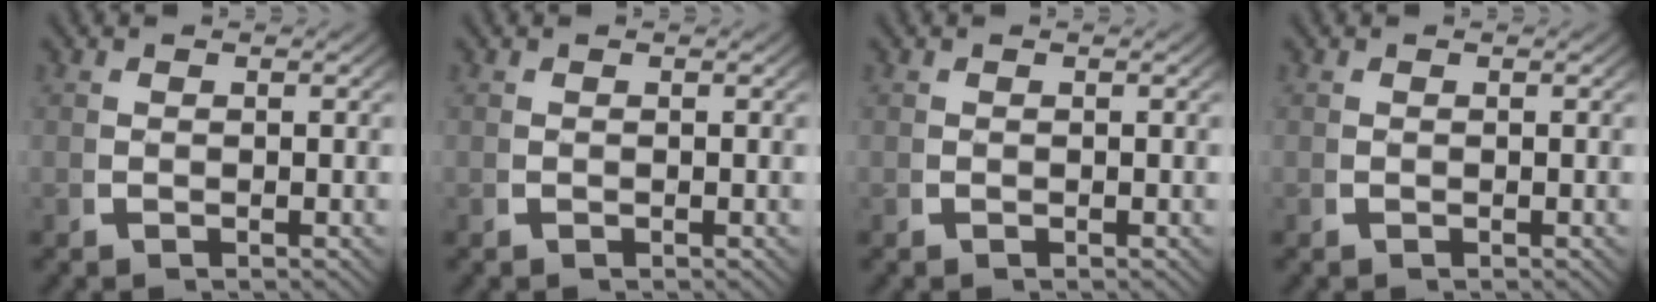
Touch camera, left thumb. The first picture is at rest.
{"total": 0.0}
{"total": 0.0}
{"total": 0.0}